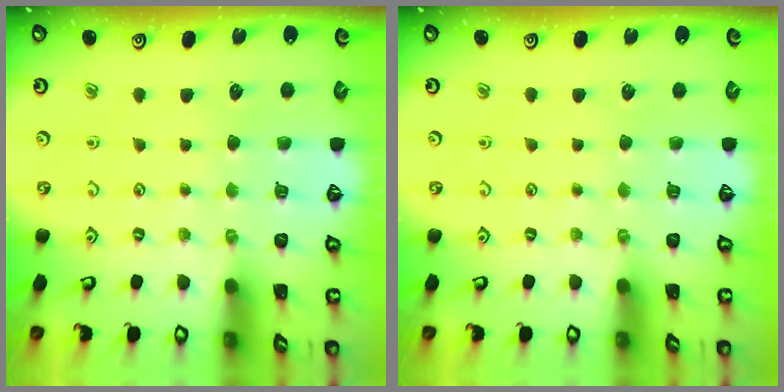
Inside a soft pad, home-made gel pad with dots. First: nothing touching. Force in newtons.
{"total": 0.0}